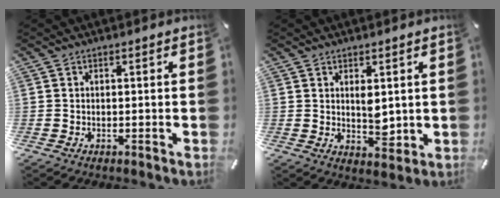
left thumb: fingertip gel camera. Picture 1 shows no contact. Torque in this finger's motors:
{"motor_torque": [0.88, 0.77, 0.69, -0.28, 0.00]}